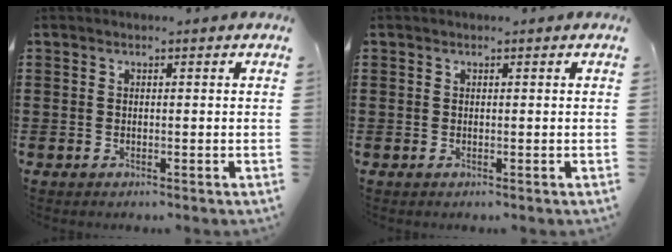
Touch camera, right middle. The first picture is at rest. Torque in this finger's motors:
{"motor_torque": [0.00, 0.00, 0.00, 0.00]}